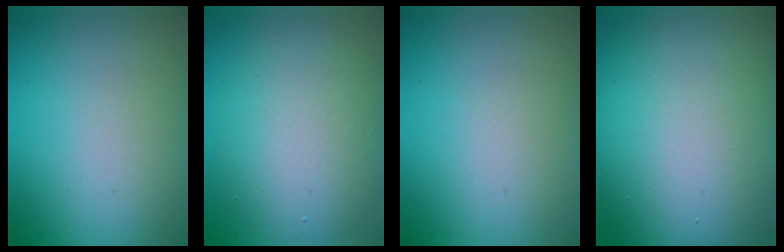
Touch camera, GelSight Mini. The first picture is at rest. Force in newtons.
{"total": 6.6, "press": 6.6, "slide": 0.4}
{"total": 0.0}
{"total": 14.2, "press": 14.2, "slide": 0.1}